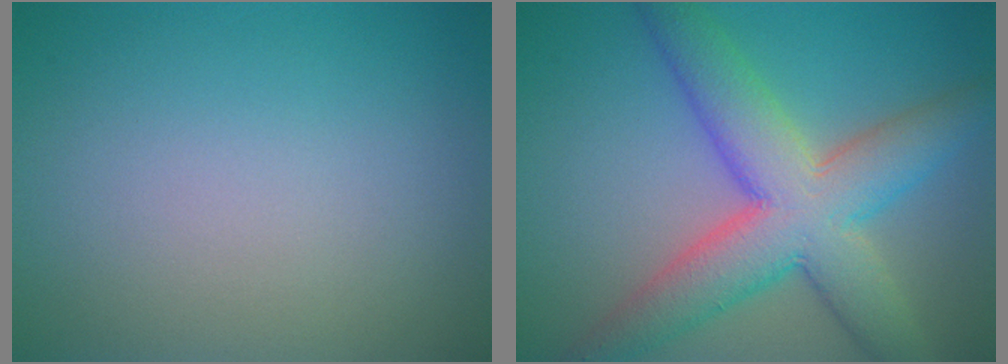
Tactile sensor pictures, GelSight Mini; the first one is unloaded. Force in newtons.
{"total": 9.0, "press": 9.0, "slide": 0.3}